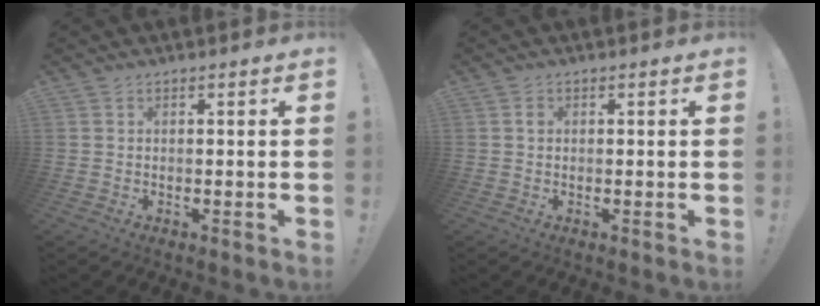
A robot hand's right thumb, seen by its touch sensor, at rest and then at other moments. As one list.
[{"total": 0.9, "force": [0.0, 0.8, 0.5], "torque": [-0.005, 0.002, -0.002]}]